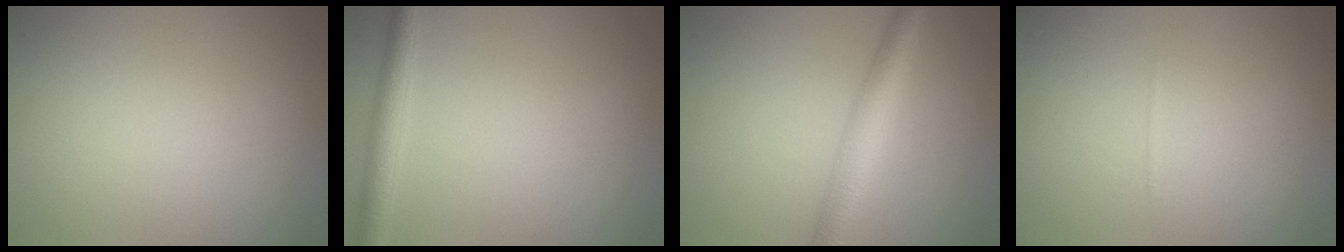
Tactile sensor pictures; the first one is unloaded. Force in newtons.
{"total": 2.4, "press": 2.4, "slide": 0.0}
{"total": 3.9, "press": 3.9, "slide": 0.1}
{"total": 0.0}